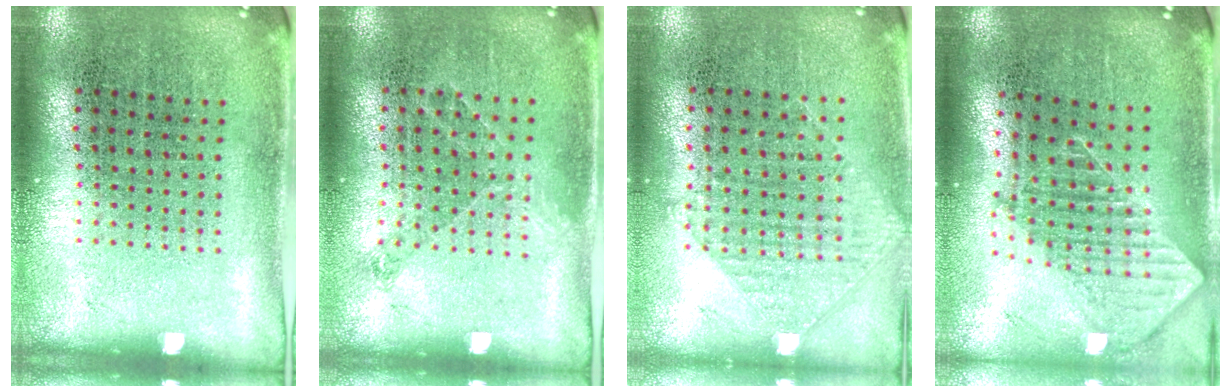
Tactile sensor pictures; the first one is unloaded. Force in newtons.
{"total": 0.9, "press": 0.7, "slide": 0.5}
{"total": 0.9, "press": 0.9, "slide": 0.3}
{"total": 1.9, "press": 1.5, "slide": 1.2}